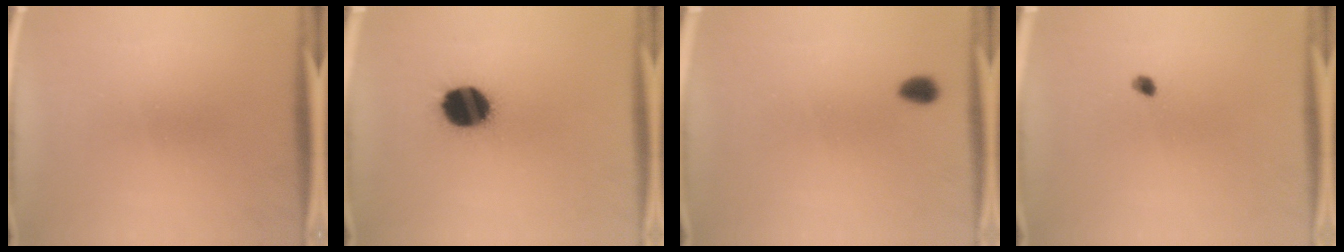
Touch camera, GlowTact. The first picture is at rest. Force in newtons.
{"total": 14.5}
{"total": 3.0}
{"total": 1.2}